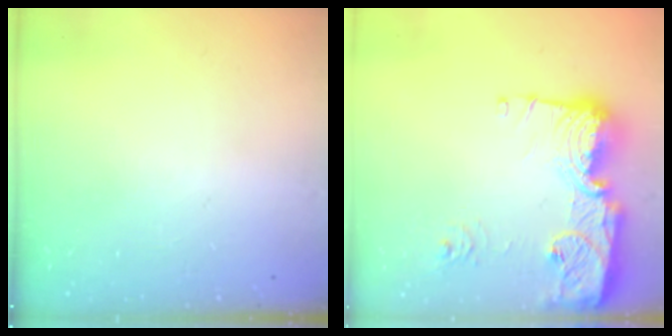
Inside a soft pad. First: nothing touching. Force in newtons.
{"total": 18.9, "press": 18.8, "slide": 1.7}